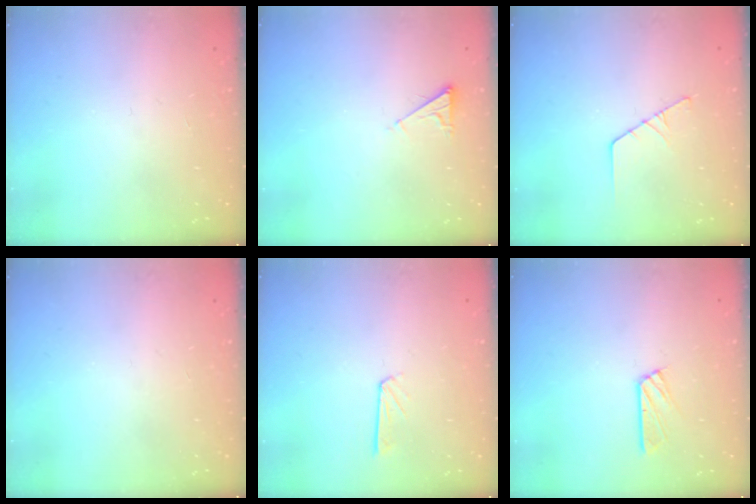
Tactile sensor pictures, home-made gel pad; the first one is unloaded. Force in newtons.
{"total": 3.0, "press": 3.0, "slide": 0.4}
{"total": 2.6, "press": 2.6, "slide": 0.3}
{"total": 0.0}
{"total": 4.2, "press": 4.2, "slide": 0.3}
{"total": 6.9, "press": 6.9, "slide": 0.2}